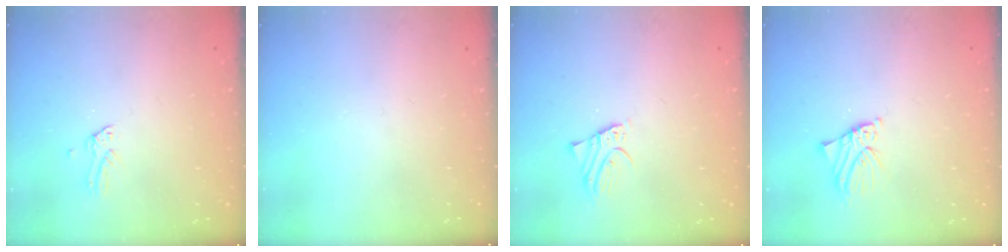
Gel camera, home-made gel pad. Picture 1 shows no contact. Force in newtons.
{"total": 0.0}
{"total": 2.3, "press": 2.3, "slide": 0.2}
{"total": 2.7, "press": 2.7, "slide": 0.4}